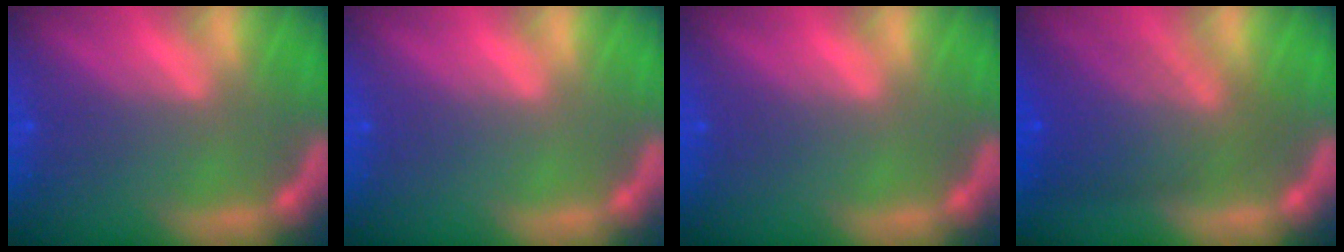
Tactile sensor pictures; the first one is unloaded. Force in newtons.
{"total": 0.0}
{"total": 0.0}
{"total": 7.5}